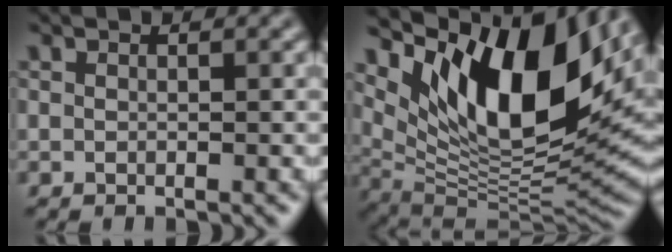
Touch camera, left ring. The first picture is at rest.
{"total": 14.2, "force": [6.8, 6.1, 10.8], "torque": [-0.178, -0.004, 0.124]}